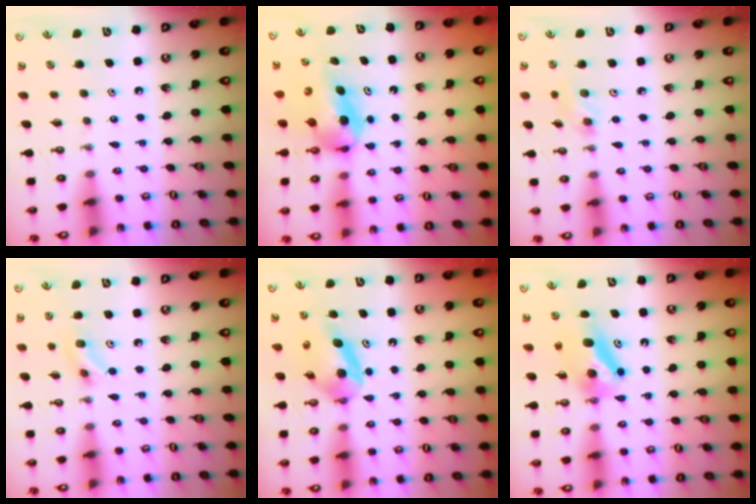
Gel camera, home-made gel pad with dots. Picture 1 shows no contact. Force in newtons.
{"total": 7.1, "press": 5.4, "slide": 4.6}
{"total": 3.4, "press": 3.4, "slide": 0.5}
{"total": 5.2, "press": 5.0, "slide": 1.4}
{"total": 5.9, "press": 5.8, "slide": 1.0}
{"total": 6.9, "press": 6.6, "slide": 1.9}